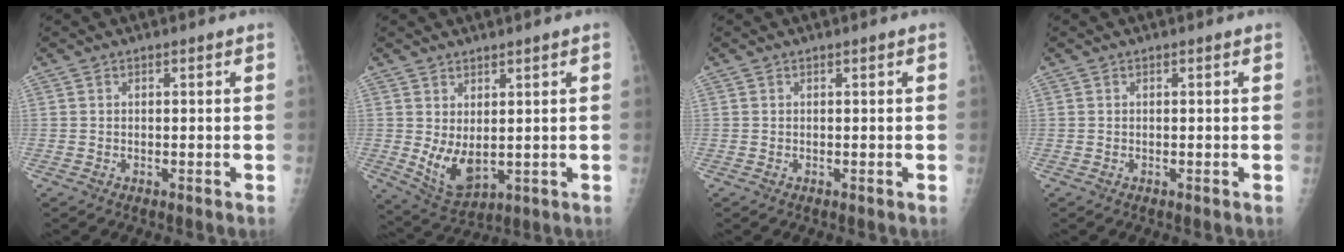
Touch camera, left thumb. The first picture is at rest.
{"total": 7.2, "force": [0.5, 3.5, 6.3], "torque": [-0.104, -0.014, 0.030]}
{"total": 0.0}
{"total": 0.0}